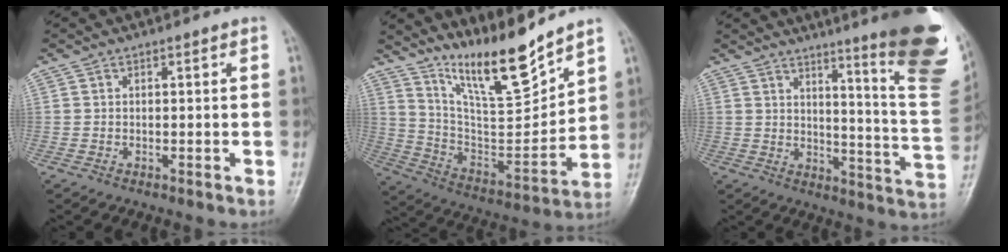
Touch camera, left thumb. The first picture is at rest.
{"total": 15.5, "force": [12.7, 2.4, 8.6], "torque": [-0.115, -0.093, 0.237]}
{"total": 23.0, "force": [13.5, 2.8, 18.4], "torque": [-0.203, -0.090, 0.170]}